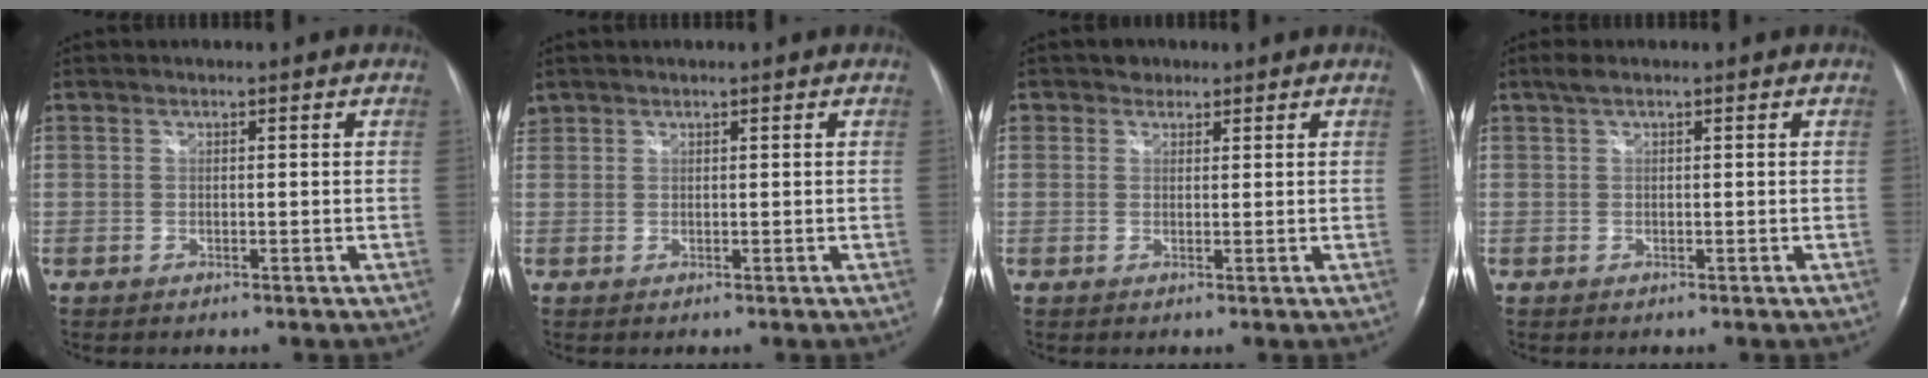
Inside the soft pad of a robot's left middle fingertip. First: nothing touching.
{"total": 1.1, "force": [0.9, 0.6, 0.0], "torque": [-0.003, 0.014, 0.020]}
{"total": 1.8, "force": [1.2, 1.4, 0.1], "torque": [0.000, 0.003, 0.014]}
{"total": 1.4, "force": [0.9, 0.5, 0.9], "torque": [-0.021, 0.016, 0.018]}